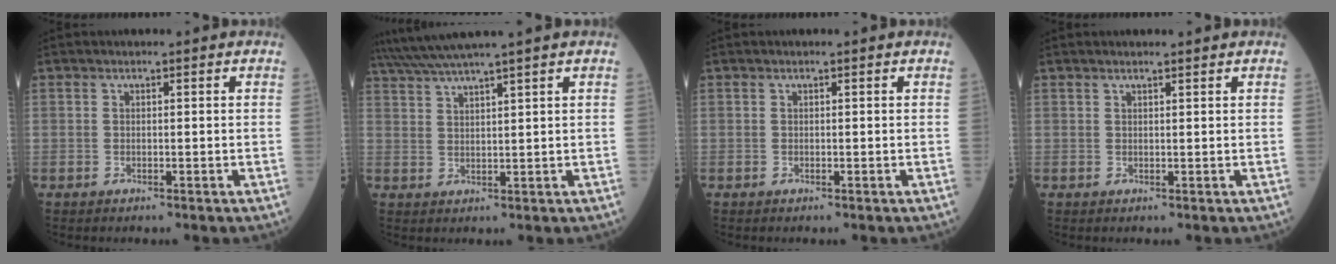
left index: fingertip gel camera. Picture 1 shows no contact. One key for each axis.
{"total": 7.3, "fx": 6.2, "fy": -2.0, "fz": 3.3, "tx": -0.060, "ty": 0.019, "tz": 0.113}
{"total": 0.0}
{"total": 1.4, "fx": 1.3, "fy": -0.1, "fz": 0.6, "tx": -0.007, "ty": 0.008, "tz": 0.022}